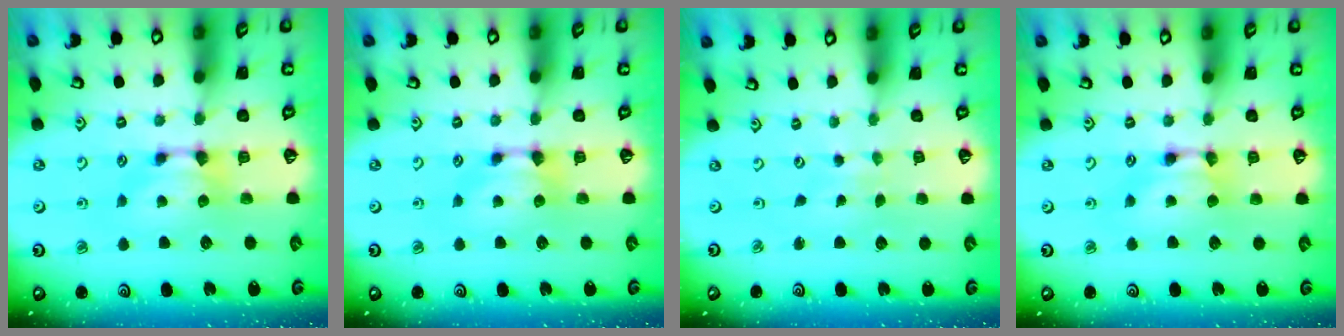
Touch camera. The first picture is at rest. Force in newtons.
{"total": 0.0}
{"total": 4.7, "press": 4.7, "slide": 0.2}
{"total": 1.6, "press": 1.6, "slide": 0.1}